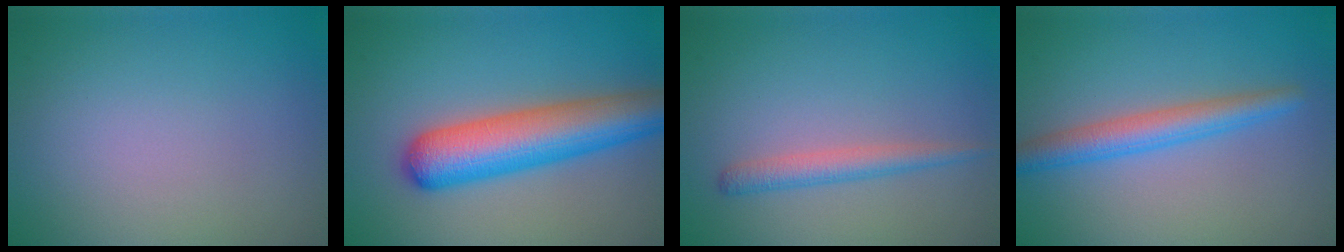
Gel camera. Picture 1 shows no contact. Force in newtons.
{"total": 7.9, "press": 7.8, "slide": 0.4}
{"total": 2.1, "press": 2.1, "slide": 0.1}
{"total": 3.5, "press": 3.5, "slide": 0.1}